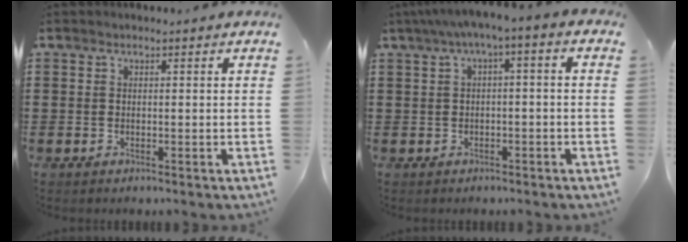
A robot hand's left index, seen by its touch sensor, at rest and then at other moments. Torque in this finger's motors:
{"motor_torque": [2.14, 0.00, 0.52, 0.21]}